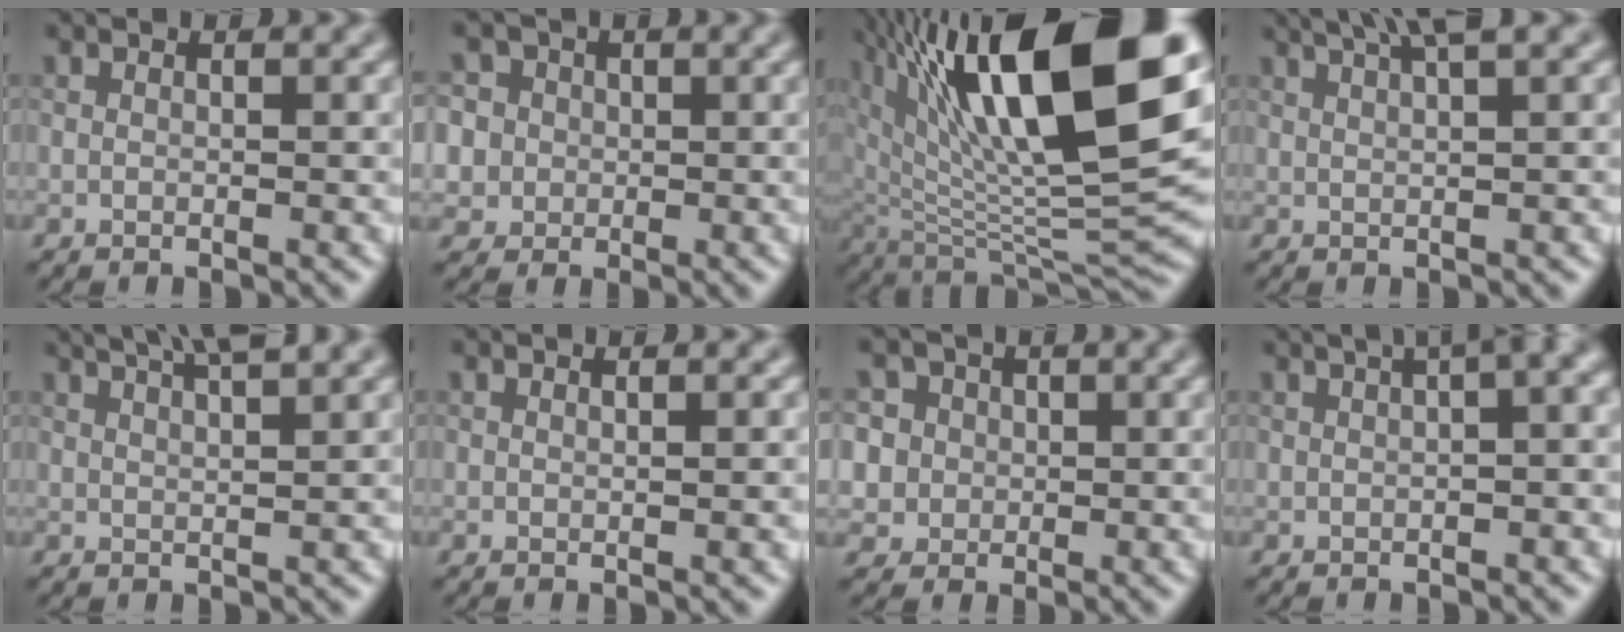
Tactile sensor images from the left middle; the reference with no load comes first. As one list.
[{"total": 5.8, "force": [1.9, 5.1, 1.8], "torque": [-0.055, 0.028, 0.027]}, {"total": 16.7, "force": [6.2, 6.3, 14.1], "torque": [-0.233, 0.013, 0.119]}, {"total": 4.1, "force": [2.8, 0.5, 2.9], "torque": [-0.032, 0.021, 0.032]}, {"total": 5.1, "force": [3.9, 1.1, 3.1], "torque": [-0.024, 0.033, 0.035]}, {"total": 1.7, "force": [0.5, 0.7, 1.5], "torque": [-0.008, 0.008, -0.003]}, {"total": 5.0, "force": [1.8, 4.5, 1.4], "torque": [-0.047, 0.023, 0.032]}, {"total": 9.1, "force": [4.4, 3.7, 7.1], "torque": [-0.082, 0.054, 0.062]}]